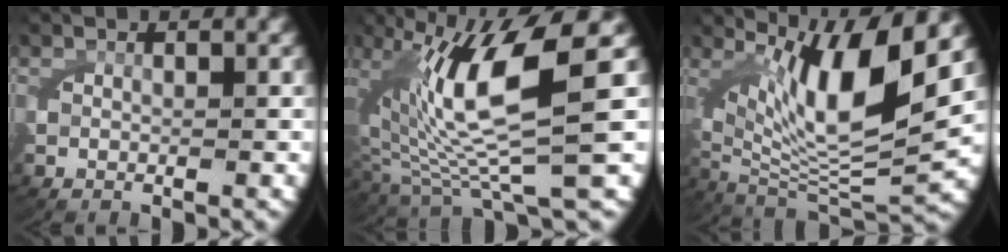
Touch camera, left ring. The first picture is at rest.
{"total": 12.9, "force": [1.7, 6.1, 11.2], "torque": [-0.211, -0.008, 0.036]}
{"total": 11.8, "force": [2.6, 5.7, 10.0], "torque": [-0.188, -0.021, 0.053]}